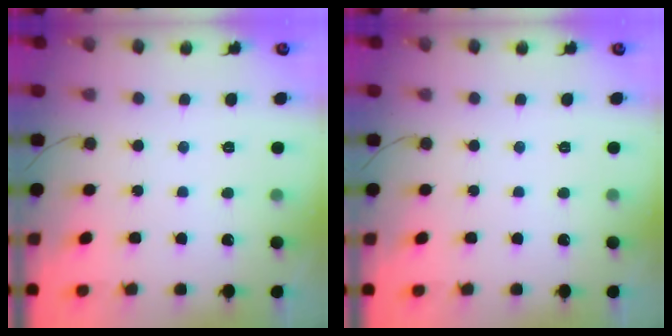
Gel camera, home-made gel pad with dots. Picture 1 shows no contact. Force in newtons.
{"total": 0.0}